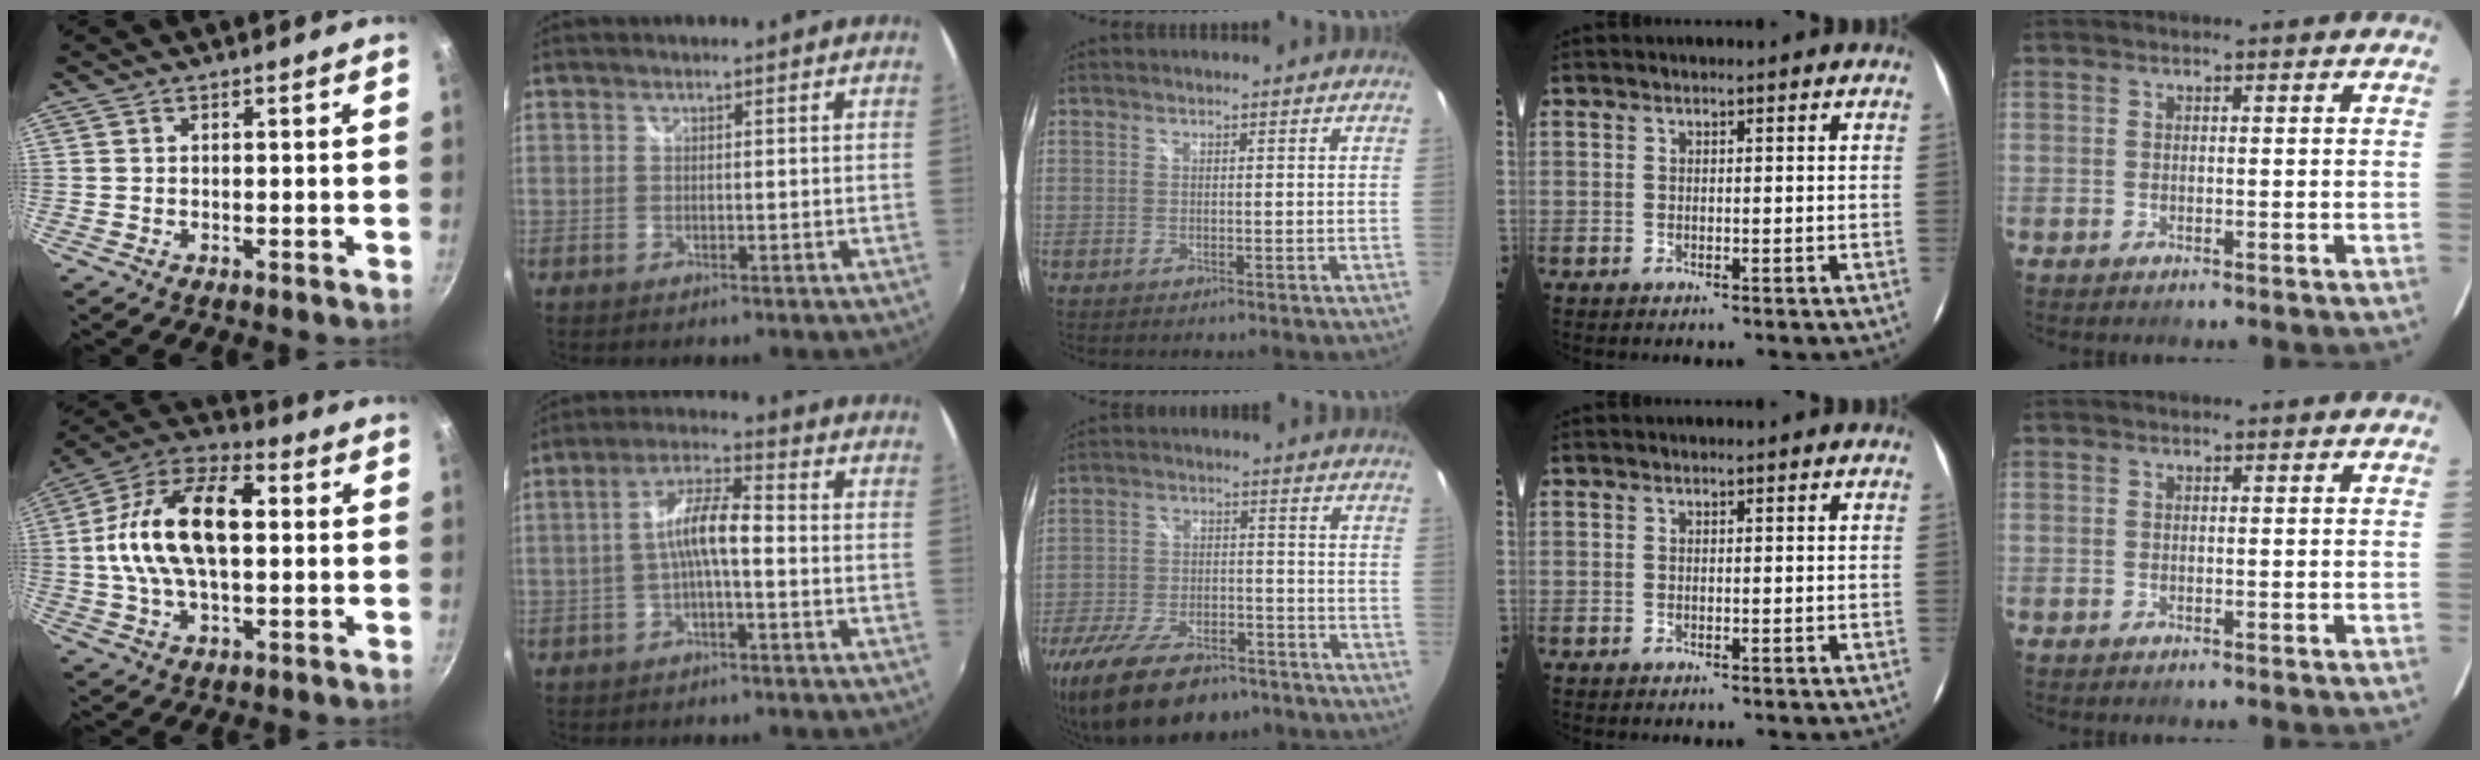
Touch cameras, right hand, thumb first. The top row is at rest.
{"thumb": {"total": 19.2, "force": [1.7, 10.5, 16.0], "torque": [-0.282, 0.033, 0.013]}, "index": {"total": 7.0, "force": [-1.6, 1.5, 6.7], "torque": [-0.138, 0.016, -0.030]}, "middle": {"total": 19.7, "force": [-14.0, 8.6, 10.8], "torque": [-0.231, -0.028, -0.223]}}